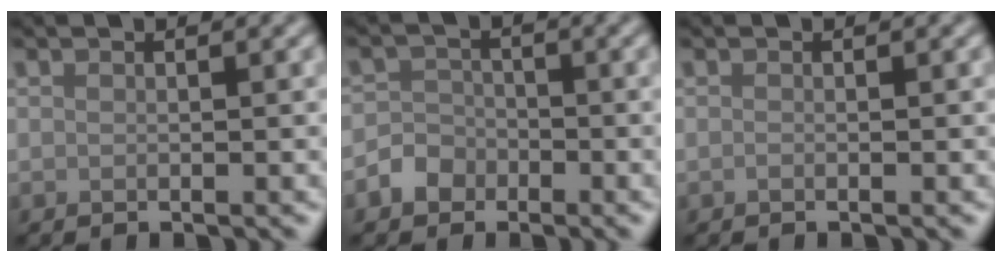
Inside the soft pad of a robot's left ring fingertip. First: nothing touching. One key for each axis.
{"total": 2.5, "fx": -1.4, "fy": 2.0, "fz": 0.4, "tx": 0.002, "ty": 0.008, "tz": -0.034}
{"total": 0.0}